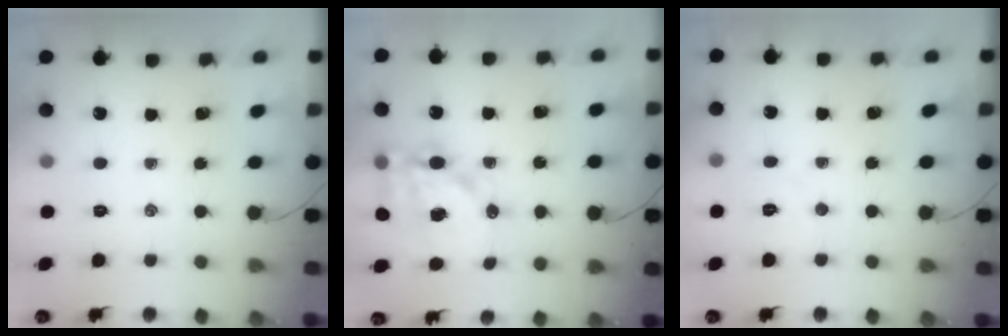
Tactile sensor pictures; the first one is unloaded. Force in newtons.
{"total": 16.2, "press": 15.8, "slide": 3.5}
{"total": 4.7, "press": 4.6, "slide": 0.9}